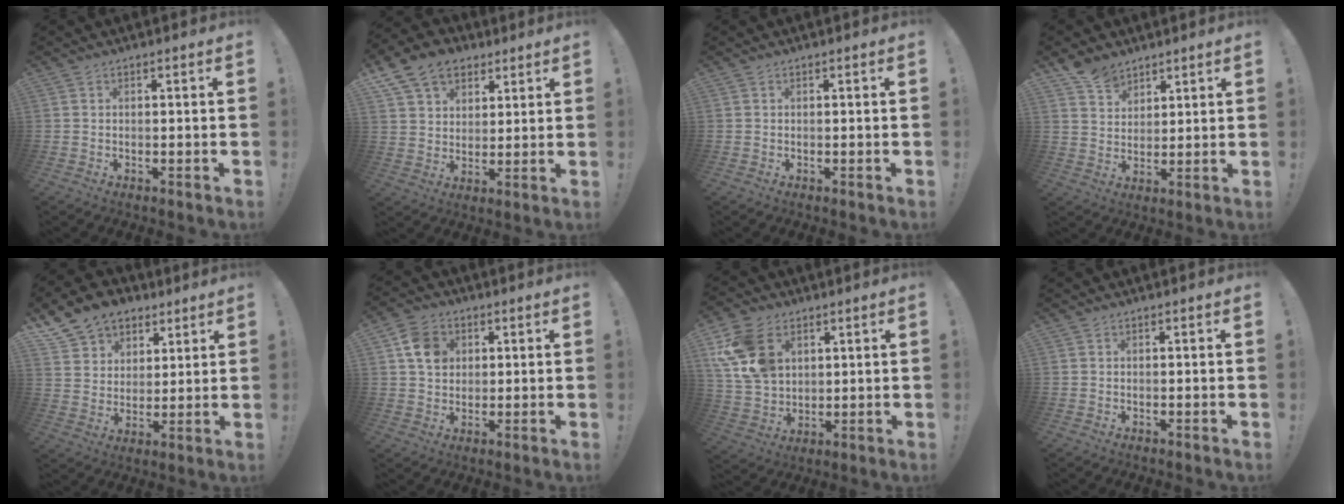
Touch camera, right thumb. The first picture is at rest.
{"total": 12.7, "force": [7.2, 9.3, 4.9], "torque": [-0.078, -0.037, 0.142]}
{"total": 0.0}
{"total": 7.8, "force": [6.1, 4.6, 1.7], "torque": [-0.025, -0.035, 0.118]}
{"total": 13.2, "force": [8.1, 9.5, 4.1], "torque": [-0.071, -0.048, 0.161]}
{"total": 9.0, "force": [3.1, 7.3, 4.3], "torque": [-0.059, -0.003, 0.062]}
{"total": 16.1, "force": [6.5, 11.5, 9.1], "torque": [-0.175, -0.020, 0.132]}
{"total": 0.0}